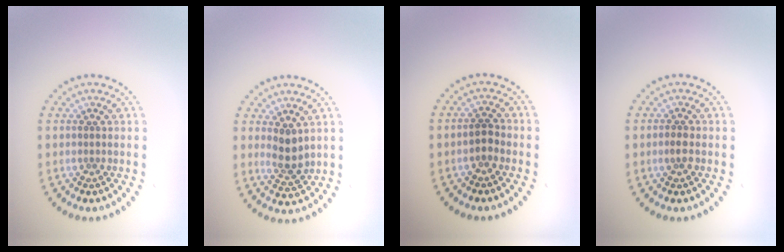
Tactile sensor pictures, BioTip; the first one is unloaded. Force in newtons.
{"total": 2.4, "press": 2.3, "slide": 0.8}
{"total": 1.6, "press": 1.5, "slide": 0.6}
{"total": 1.2, "press": 1.1, "slide": 0.2}